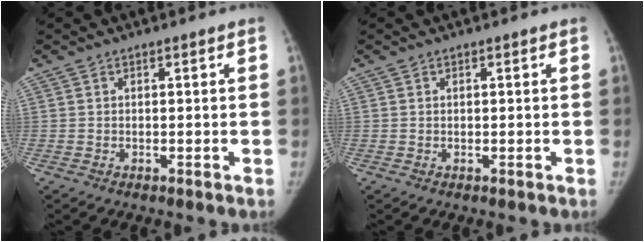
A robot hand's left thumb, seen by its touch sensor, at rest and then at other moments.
{"total": 0.0}